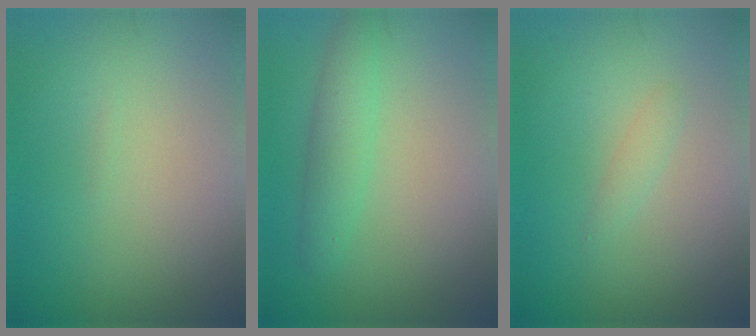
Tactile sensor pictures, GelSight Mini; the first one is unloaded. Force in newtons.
{"total": 2.4, "press": 2.4, "slide": 0.1}
{"total": 0.9, "press": 0.9, "slide": 0.0}